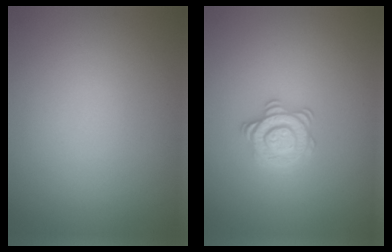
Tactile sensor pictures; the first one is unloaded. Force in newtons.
{"total": 2.9, "press": 2.7, "slide": 1.1}